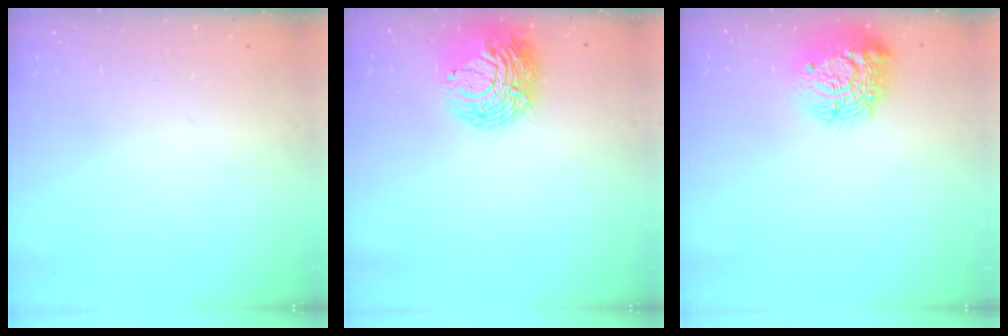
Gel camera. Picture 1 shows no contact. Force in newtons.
{"total": 13.5, "press": 13.4, "slide": 1.7}
{"total": 14.6, "press": 14.6, "slide": 1.0}